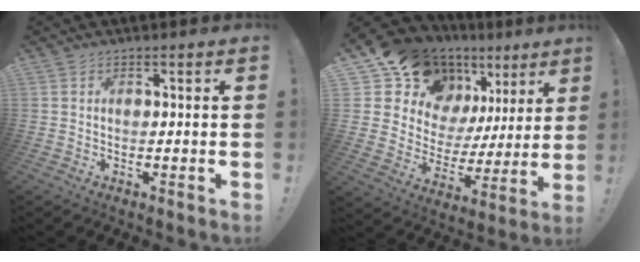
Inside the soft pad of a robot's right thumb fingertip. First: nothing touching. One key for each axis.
{"total": 14.3, "fx": 11.6, "fy": 7.0, "fz": 4.5, "tx": -0.079, "ty": -0.103, "tz": 0.222}